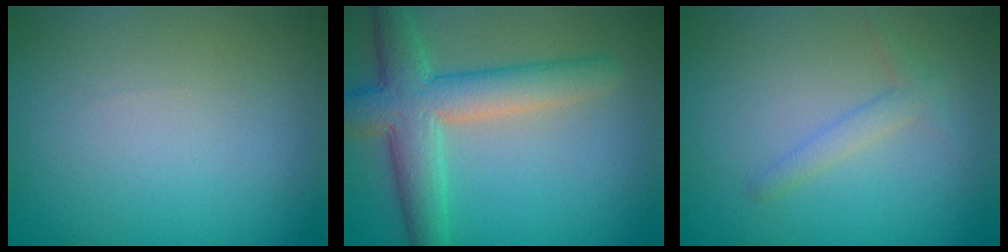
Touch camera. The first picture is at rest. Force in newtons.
{"total": 6.5, "press": 6.5, "slide": 0.2}
{"total": 1.4, "press": 1.4, "slide": 0.1}